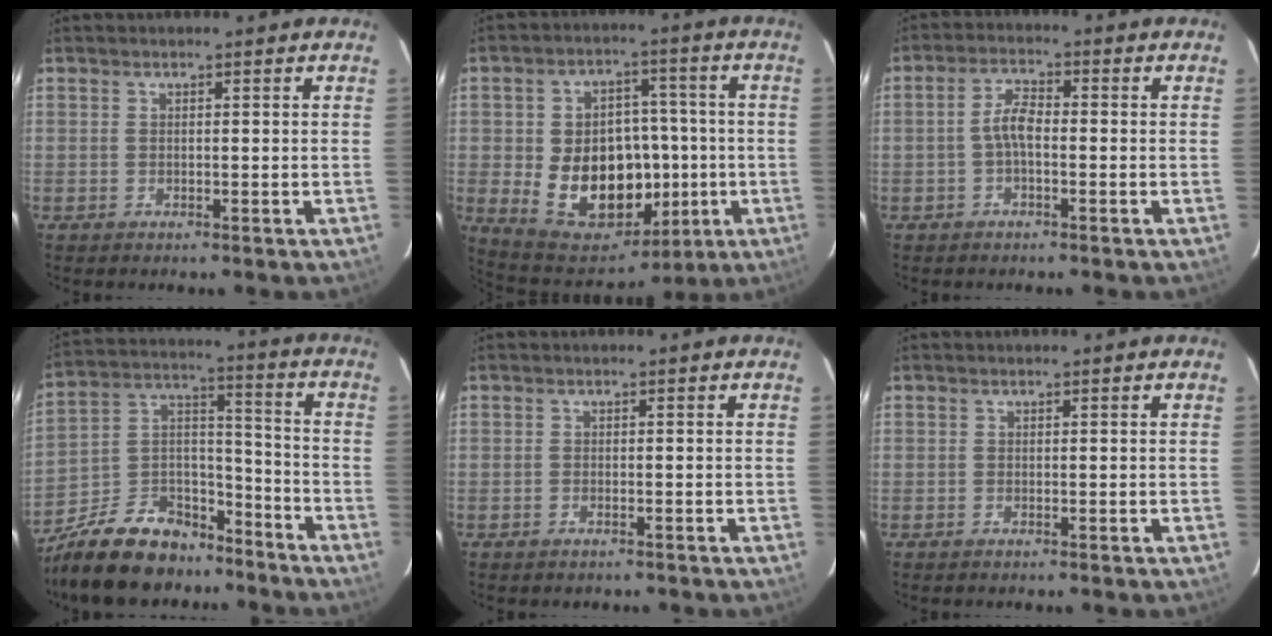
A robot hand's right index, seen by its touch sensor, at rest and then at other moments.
{"total": 18.3, "force": [-2.8, 13.9, 11.5], "torque": [-0.240, 0.017, -0.014]}
{"total": 3.8, "force": [-1.0, 1.5, 3.3], "torque": [-0.071, 0.014, -0.022]}
{"total": 19.0, "force": [-14.0, 9.7, 8.3], "torque": [-0.188, 0.044, -0.221]}
{"total": 1.0, "force": [-0.8, 0.5, 0.3], "torque": [-0.009, 0.002, -0.013]}
{"total": 0.0}